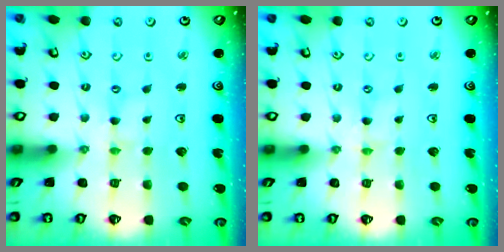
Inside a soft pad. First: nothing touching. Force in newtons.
{"total": 0.0}